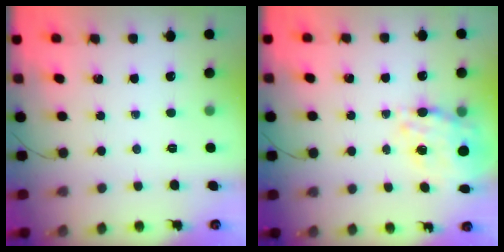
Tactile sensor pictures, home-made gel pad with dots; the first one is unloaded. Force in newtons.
{"total": 14.5, "press": 13.9, "slide": 4.0}